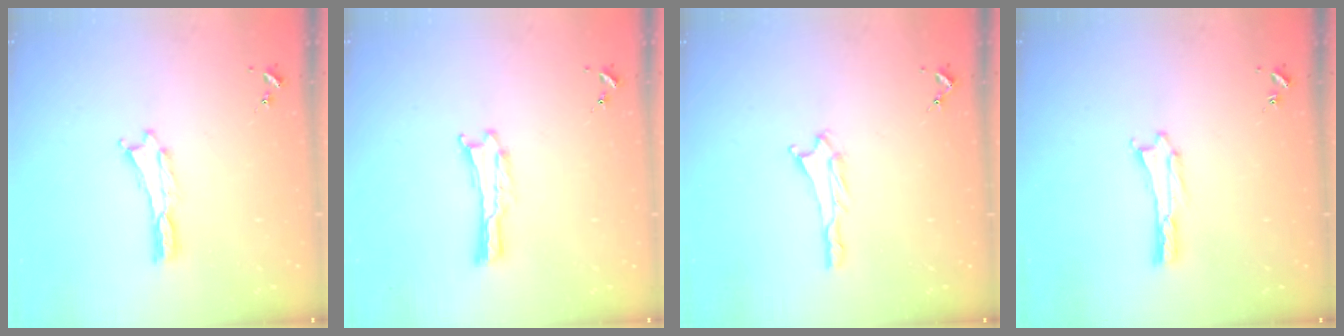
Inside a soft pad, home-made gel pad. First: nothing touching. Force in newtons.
{"total": 0.0}
{"total": 0.8, "press": 0.8, "slide": 0.1}
{"total": 0.5, "press": 0.5, "slide": 0.2}